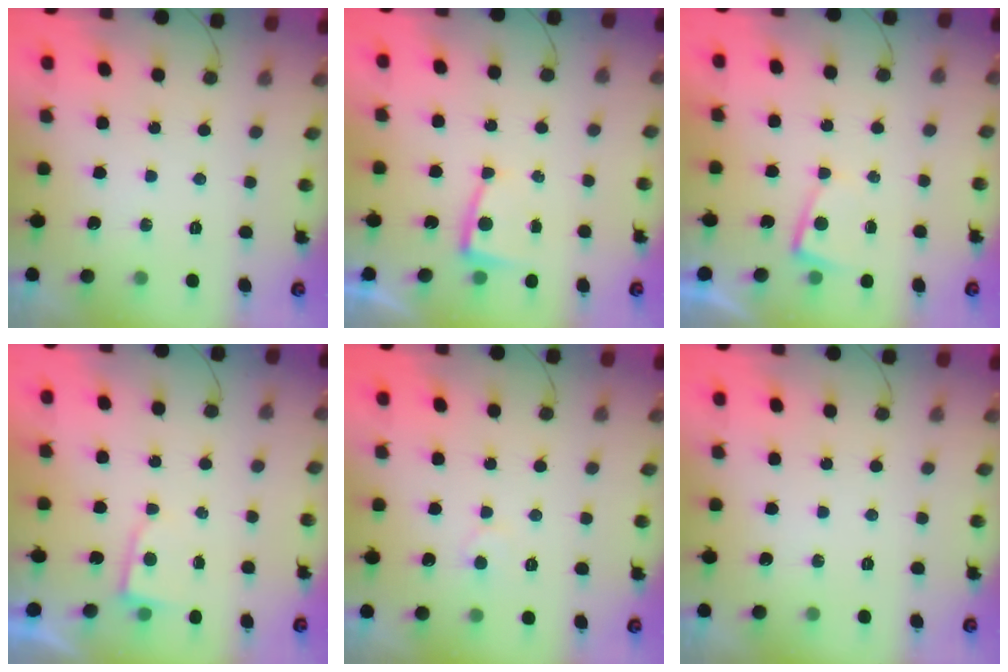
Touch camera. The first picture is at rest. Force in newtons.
{"total": 3.7, "press": 3.7, "slide": 0.4}
{"total": 2.7, "press": 2.7, "slide": 0.3}
{"total": 2.1, "press": 2.1, "slide": 0.3}
{"total": 5.6, "press": 5.6, "slide": 0.6}
{"total": 0.0}